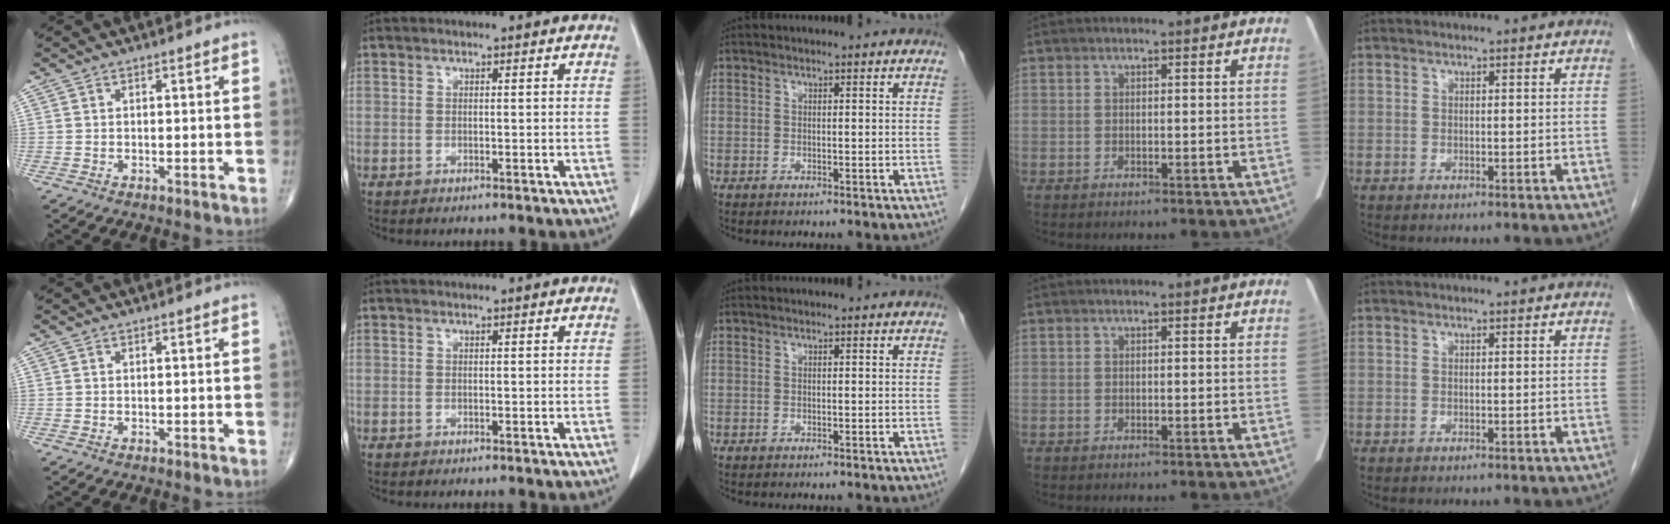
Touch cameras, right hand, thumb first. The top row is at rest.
{}